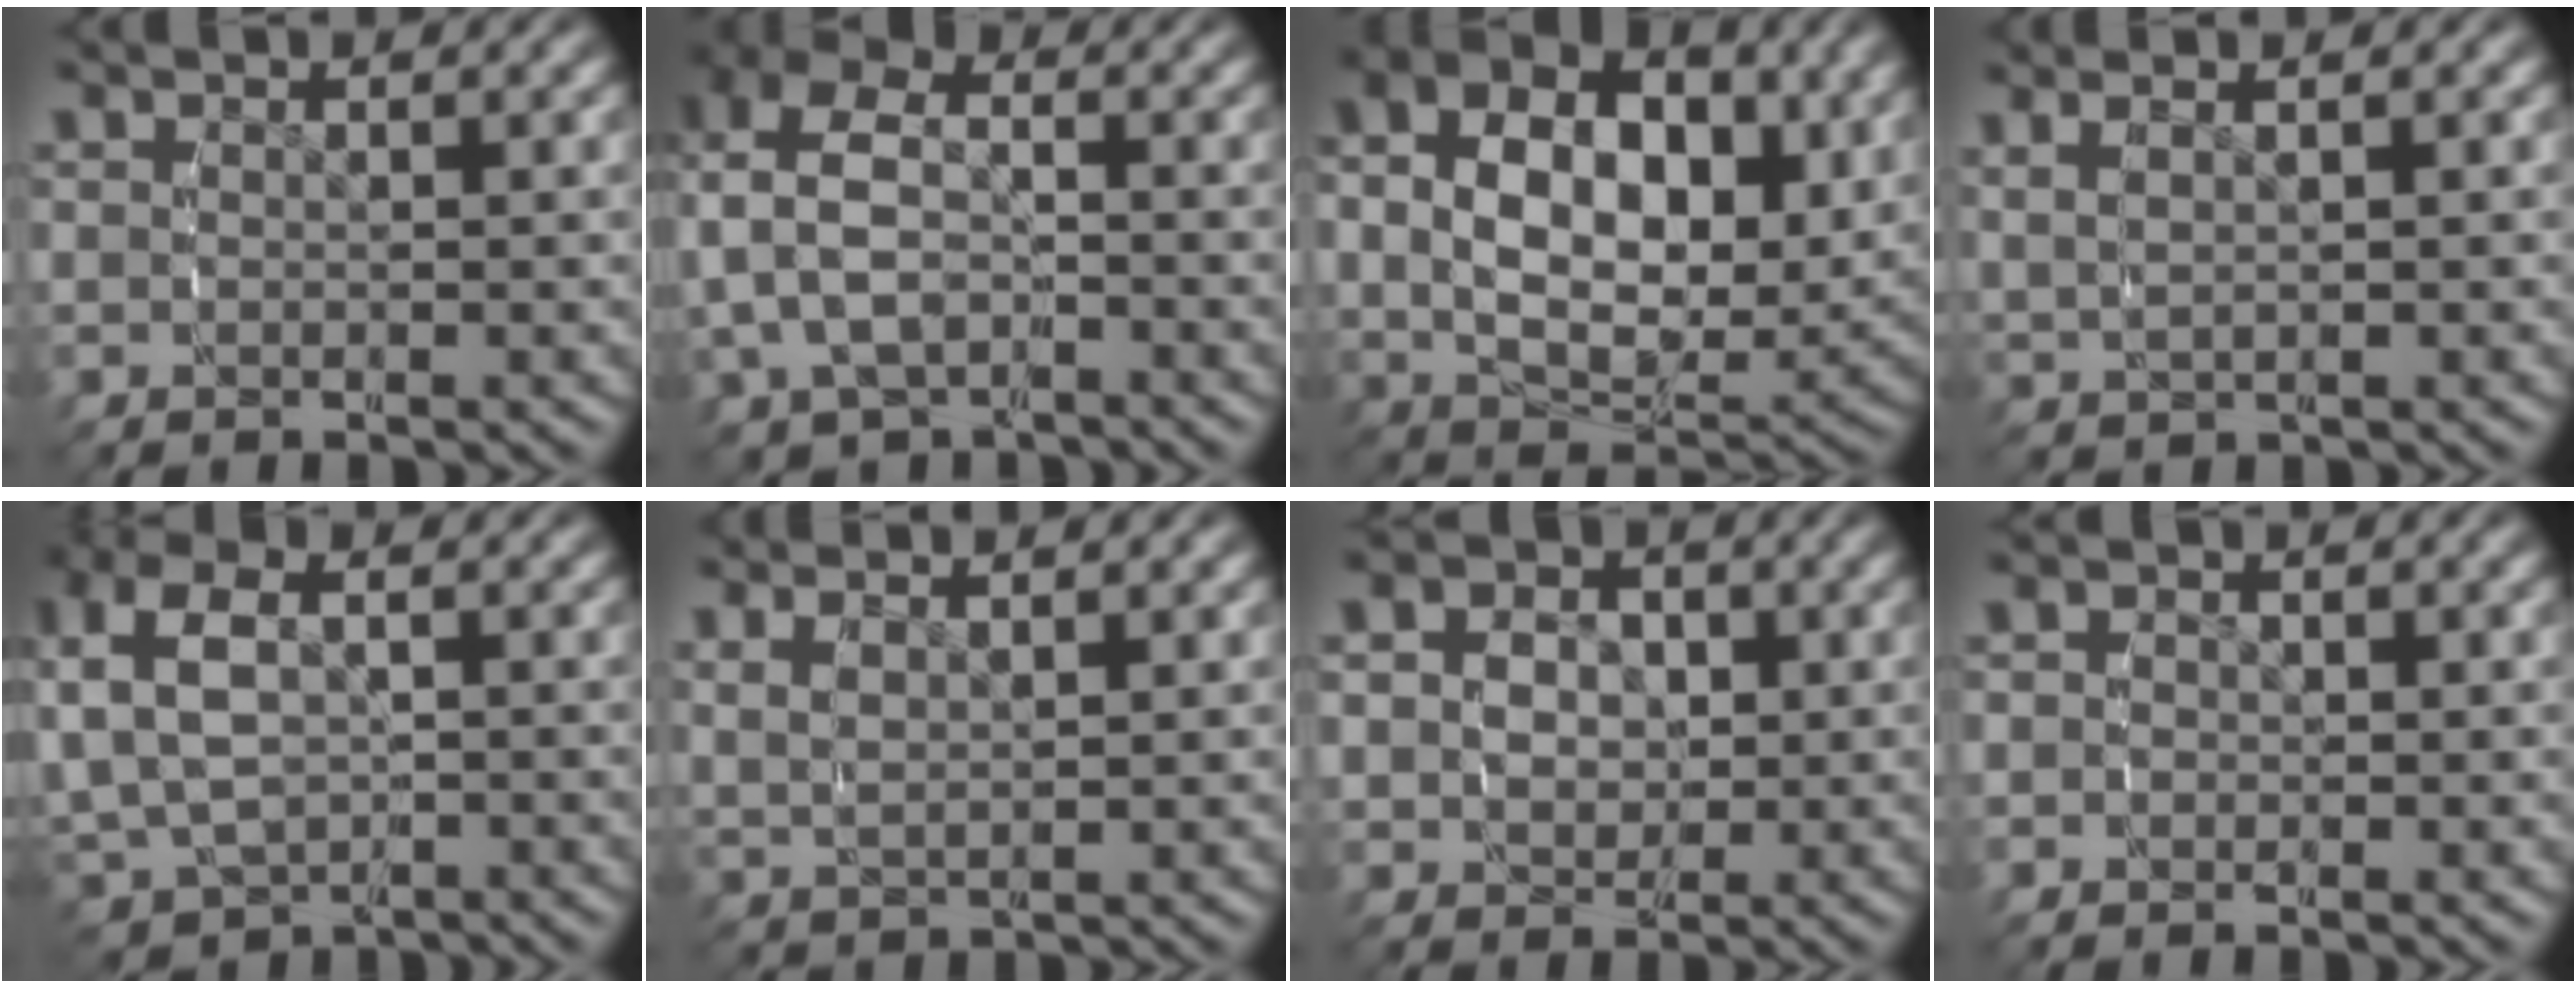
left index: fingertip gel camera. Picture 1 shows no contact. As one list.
[{"total": 7.0, "force": [0.2, 5.4, 4.4], "torque": [-0.113, -0.011, 0.006]}, {"total": 11.2, "force": [2.3, 7.3, 8.2], "torque": [-0.142, -0.012, 0.036]}, {"total": 2.3, "force": [1.2, 1.0, 1.7], "torque": [-0.035, 0.005, 0.028]}, {"total": 7.3, "force": [-0.1, 5.6, 4.7], "torque": [-0.114, -0.021, 0.013]}, {"total": 3.0, "force": [1.8, 1.6, 1.8], "torque": [-0.041, 0.001, 0.039]}, {"total": 4.6, "force": [0.3, 4.0, 2.3], "torque": [-0.051, -0.019, 0.012]}, {"total": 1.0, "force": [-0.4, 0.9, 0.1], "torque": [-0.002, -0.001, -0.011]}]